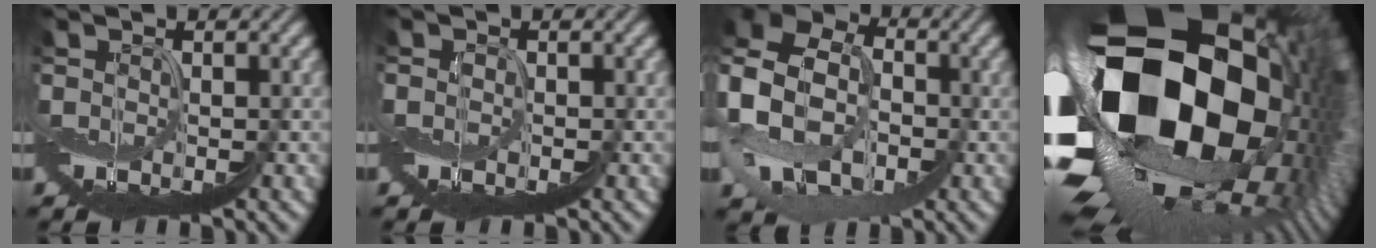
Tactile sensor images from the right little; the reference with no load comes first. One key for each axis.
{"total": 1.3, "fx": -0.4, "fy": 1.1, "fz": 0.6, "tx": 0.012, "ty": 0.003, "tz": -0.009}
{"total": 9.3, "fx": -1.4, "fy": 7.6, "fz": 5.2, "tx": -0.131, "ty": 0.002, "tz": -0.041}
{"total": 17.1, "fx": -0.9, "fy": 11.7, "fz": 12.4, "tx": -0.215, "ty": -0.040, "tz": -0.025}